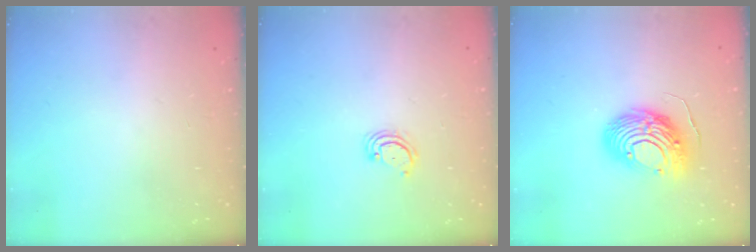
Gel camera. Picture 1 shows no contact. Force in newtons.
{"total": 2.9, "press": 2.8, "slide": 0.4}
{"total": 12.8, "press": 12.7, "slide": 1.3}